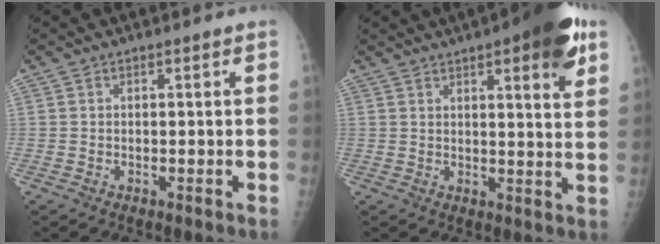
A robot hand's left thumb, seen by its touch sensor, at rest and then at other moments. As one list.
[{"total": 13.5, "force": [7.1, 3.6, 10.9], "torque": [-0.120, -0.024, 0.088]}]